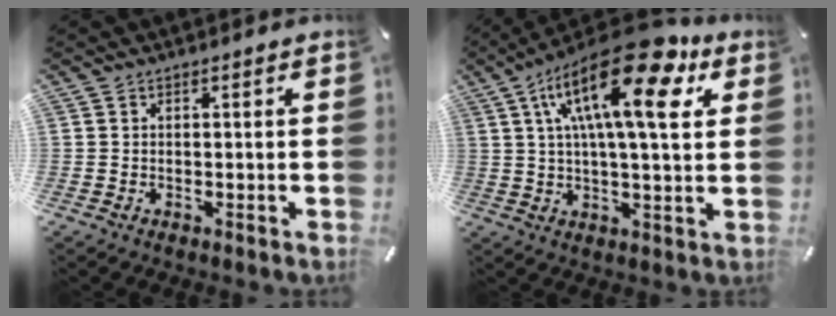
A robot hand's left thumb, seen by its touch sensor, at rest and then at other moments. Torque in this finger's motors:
{"motor_torque": [0.18, 1.63, 1.43, -1.34, 0.65]}